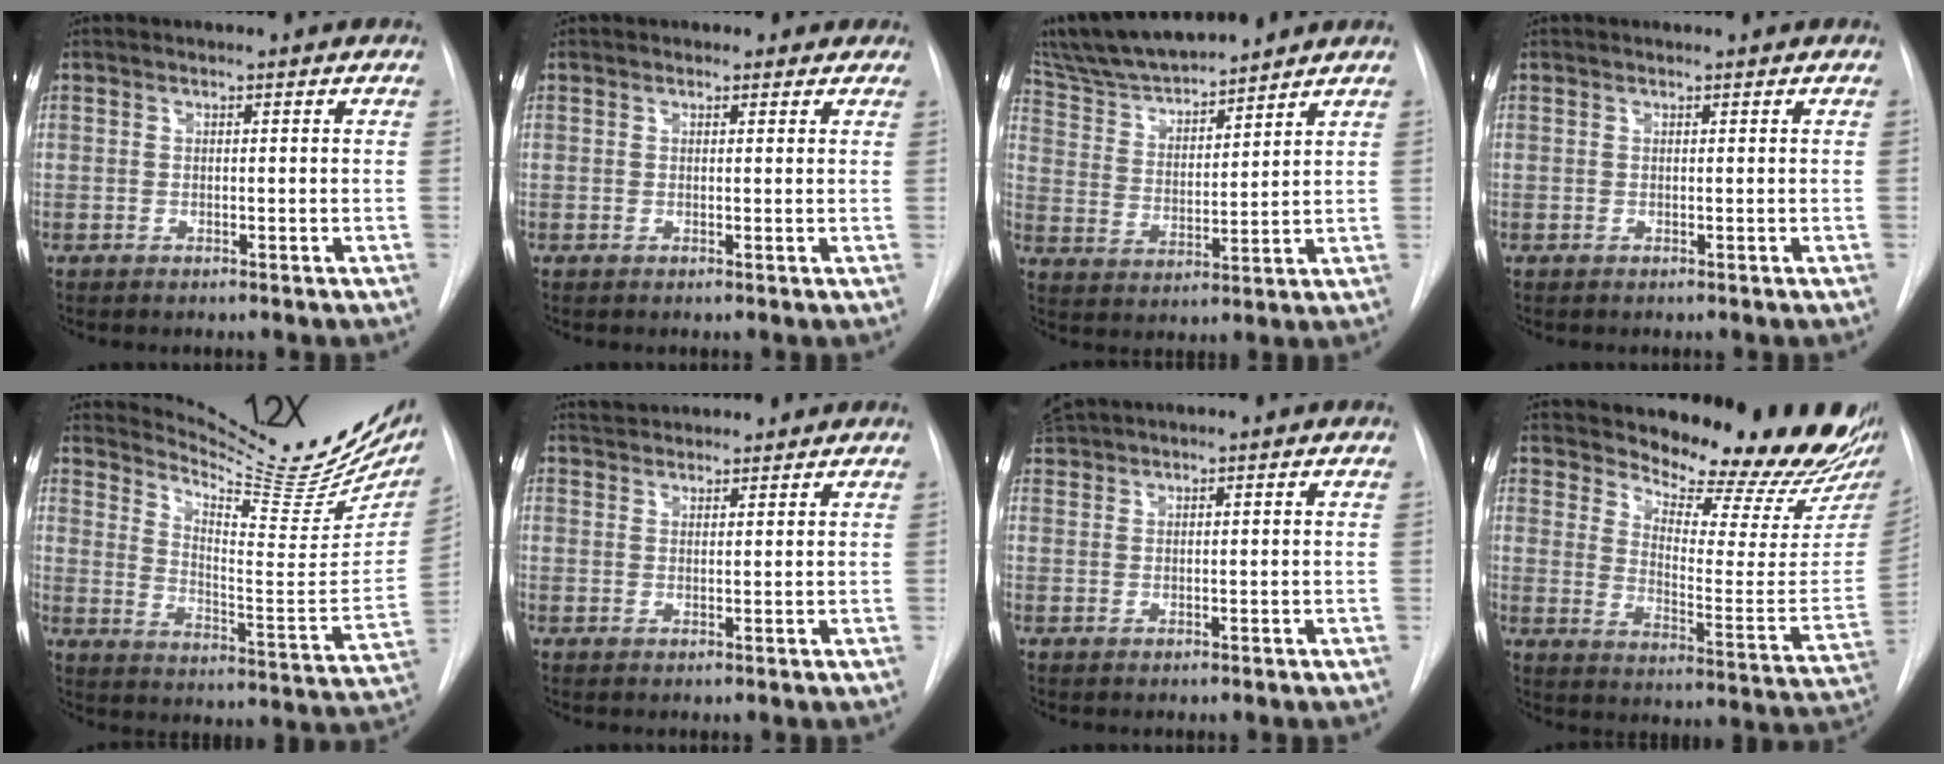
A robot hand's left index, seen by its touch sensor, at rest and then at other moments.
{"total": 1.4, "force": [0.9, 1.1, 0.2], "torque": [0.007, 0.000, 0.004]}
{"total": 12.9, "force": [12.0, 1.2, 4.6], "torque": [-0.088, 0.018, 0.225]}
{"total": 0.0}
{"total": 23.5, "force": [20.9, 4.0, 9.9], "torque": [-0.142, -0.081, 0.275]}
{"total": 4.6, "force": [4.4, 1.0, 0.9], "torque": [-0.016, 0.037, 0.073]}
{"total": 2.5, "force": [2.5, -0.3, 0.5], "torque": [-0.010, 0.026, 0.053]}
{"total": 21.7, "force": [20.2, 2.1, 7.8], "torque": [-0.107, -0.118, 0.253]}